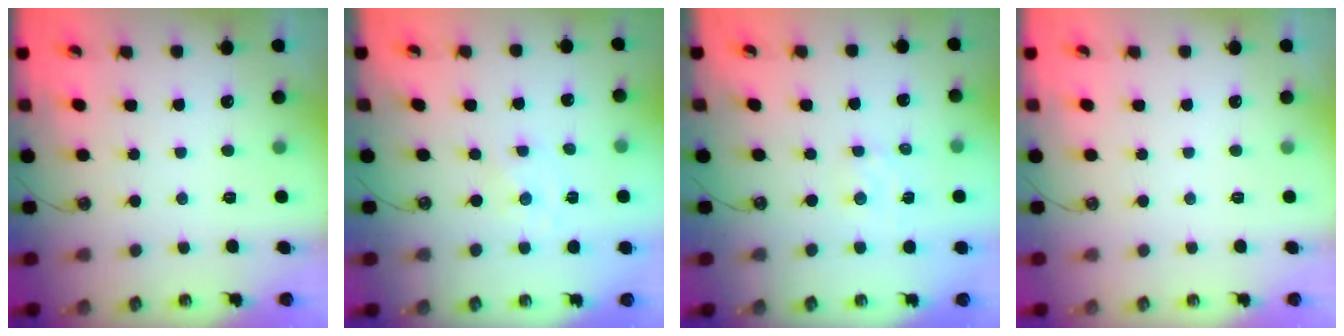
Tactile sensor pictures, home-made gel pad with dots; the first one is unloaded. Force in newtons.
{"total": 0.0}
{"total": 1.5, "press": 1.5, "slide": 0.3}
{"total": 0.0}